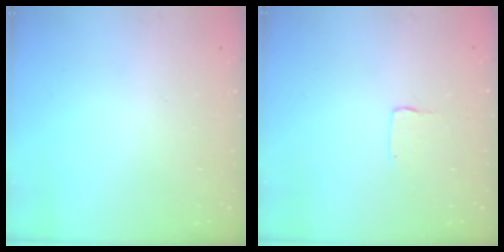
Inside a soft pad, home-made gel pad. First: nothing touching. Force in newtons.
{"total": 1.0, "press": 1.0, "slide": 0.1}